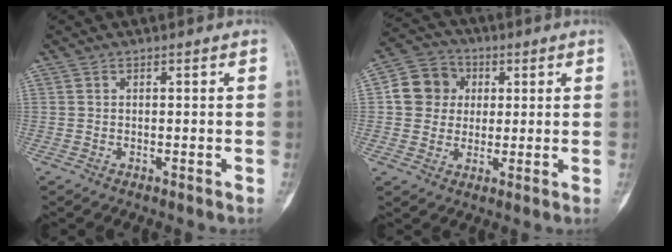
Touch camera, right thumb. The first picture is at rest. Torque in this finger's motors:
{"motor_torque": [1.02, 0.88, 0.29, -0.41, -0.04]}